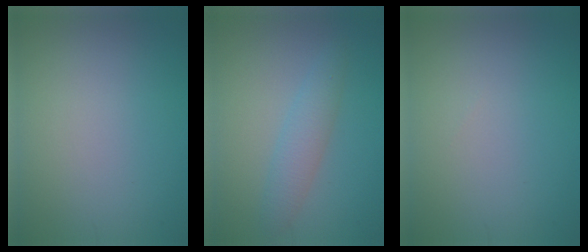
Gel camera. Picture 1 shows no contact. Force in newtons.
{"total": 2.5, "press": 2.5, "slide": 0.1}
{"total": 0.0}